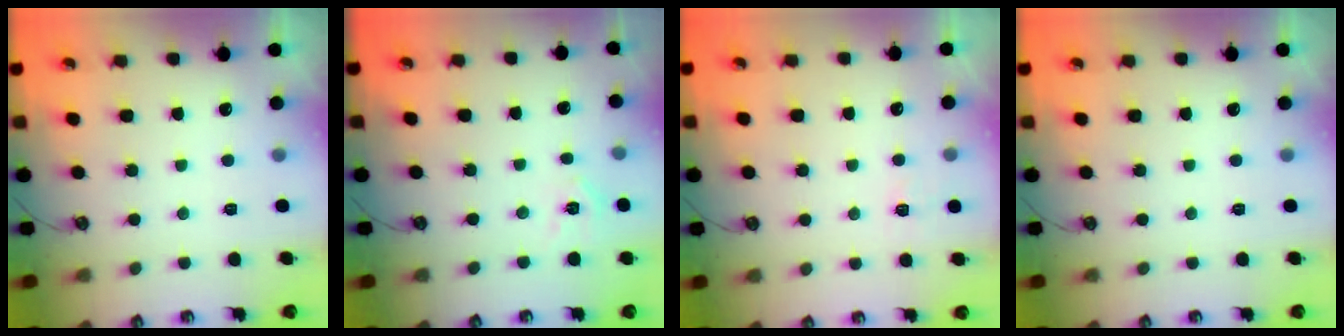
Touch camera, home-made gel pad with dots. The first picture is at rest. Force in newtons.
{"total": 5.0, "press": 4.9, "slide": 0.5}
{"total": 2.8, "press": 2.8, "slide": 0.4}
{"total": 0.0}